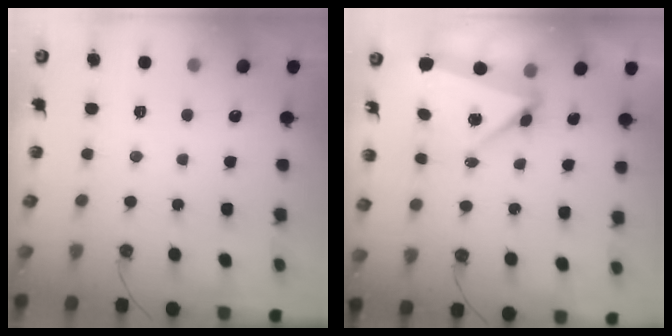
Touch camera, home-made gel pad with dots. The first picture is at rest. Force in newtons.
{"total": 5.2, "press": 5.0, "slide": 1.4}